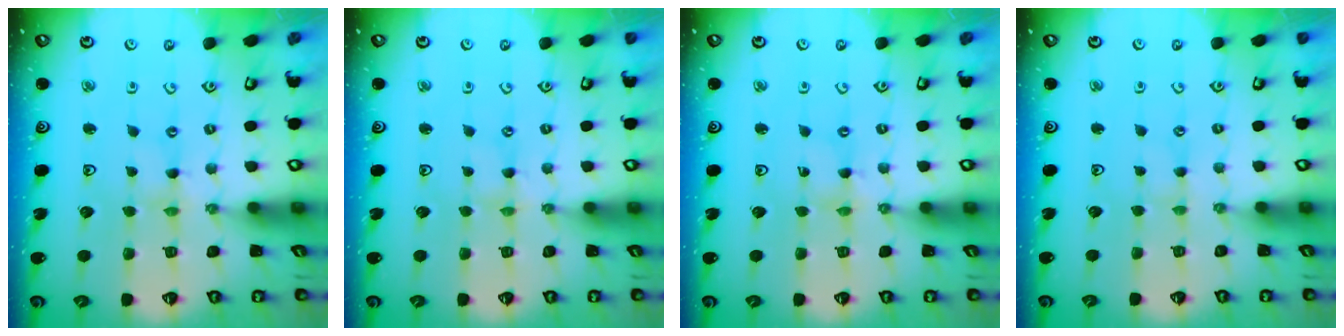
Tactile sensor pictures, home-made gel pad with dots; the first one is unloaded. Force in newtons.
{"total": 0.0}
{"total": 0.7, "press": 0.6, "slide": 0.2}
{"total": 0.0}